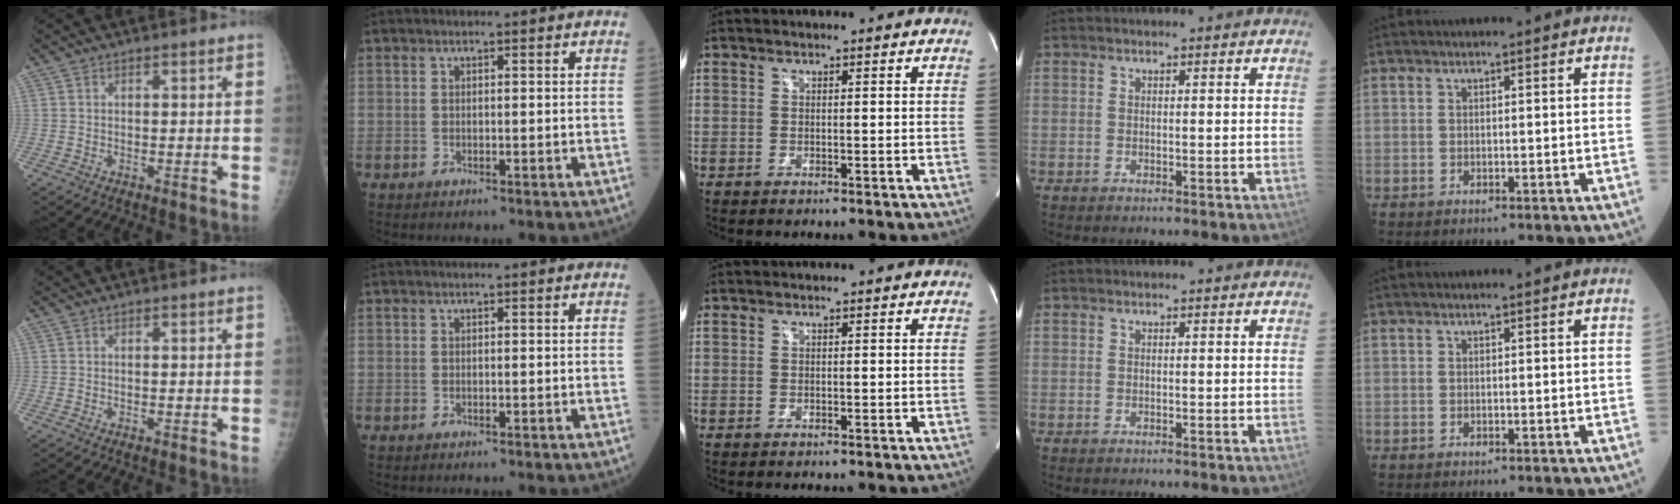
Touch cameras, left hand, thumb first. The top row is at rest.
{}